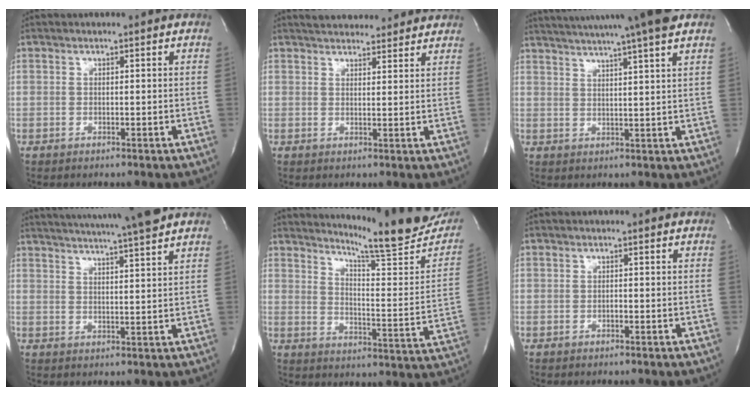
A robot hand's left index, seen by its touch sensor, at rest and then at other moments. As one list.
[{"total": 9.8, "force": [9.1, 2.1, 3.1], "torque": [-0.043, 0.020, 0.117]}, {"total": 16.5, "force": [14.0, -1.3, 8.6], "torque": [-0.151, 0.004, 0.190]}, {"total": 15.0, "force": [13.3, -0.9, 6.8], "torque": [-0.121, -0.003, 0.184]}, {"total": 19.4, "force": [18.1, 0.2, 6.8], "torque": [-0.102, -0.098, 0.231]}, {"total": 0.0}]